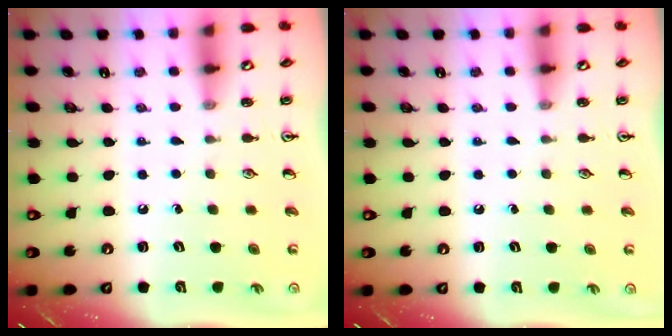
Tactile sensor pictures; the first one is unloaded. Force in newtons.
{"total": 0.0}